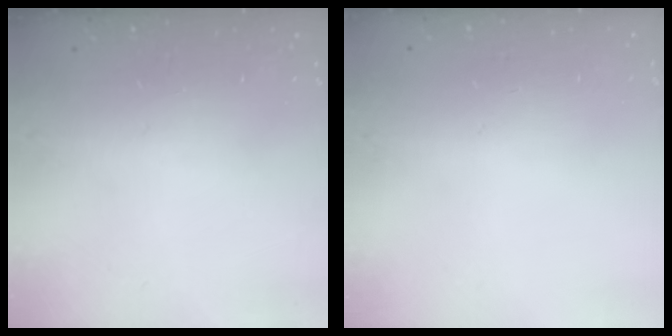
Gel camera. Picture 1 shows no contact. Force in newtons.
{"total": 0.0}